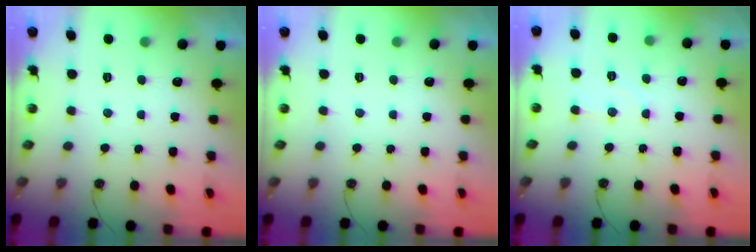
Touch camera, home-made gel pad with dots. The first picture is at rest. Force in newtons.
{"total": 0.0}
{"total": 5.8, "press": 5.8, "slide": 0.4}